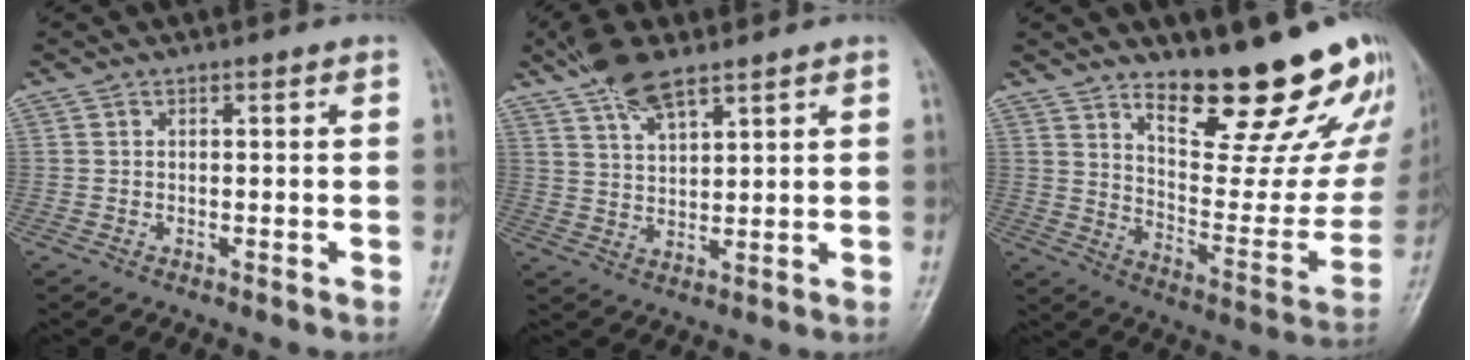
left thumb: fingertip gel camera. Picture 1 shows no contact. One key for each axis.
{"total": 7.6, "fx": 5.5, "fy": 2.6, "fz": 4.5, "tx": -0.076, "ty": -0.019, "tz": 0.105}
{"total": 23.0, "fx": 16.8, "fy": 7.4, "fz": 13.8, "tx": -0.147, "ty": -0.119, "tz": 0.242}